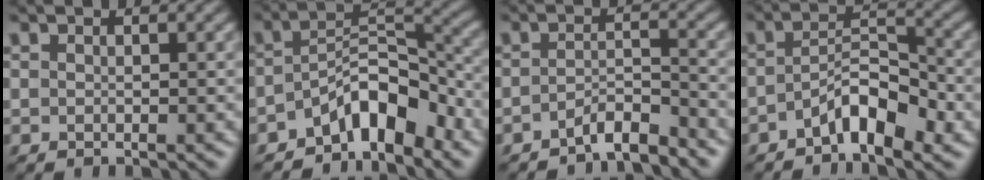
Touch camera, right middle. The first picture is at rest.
{"total": 6.7, "force": [-4.5, 2.8, 4.0], "torque": [-0.047, 0.011, -0.087]}
{"total": 3.2, "force": [-2.7, 0.5, 1.5], "torque": [-0.022, 0.009, -0.054]}
{"total": 5.1, "force": [-2.7, 1.9, 3.9], "torque": [-0.064, 0.014, -0.048]}